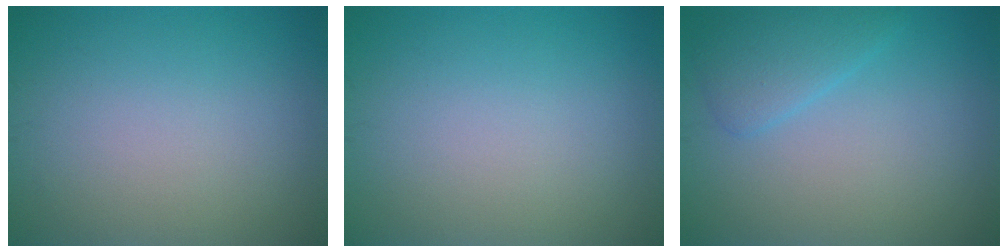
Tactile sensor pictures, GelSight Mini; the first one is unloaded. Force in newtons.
{"total": 0.0}
{"total": 2.6, "press": 2.6, "slide": 0.1}